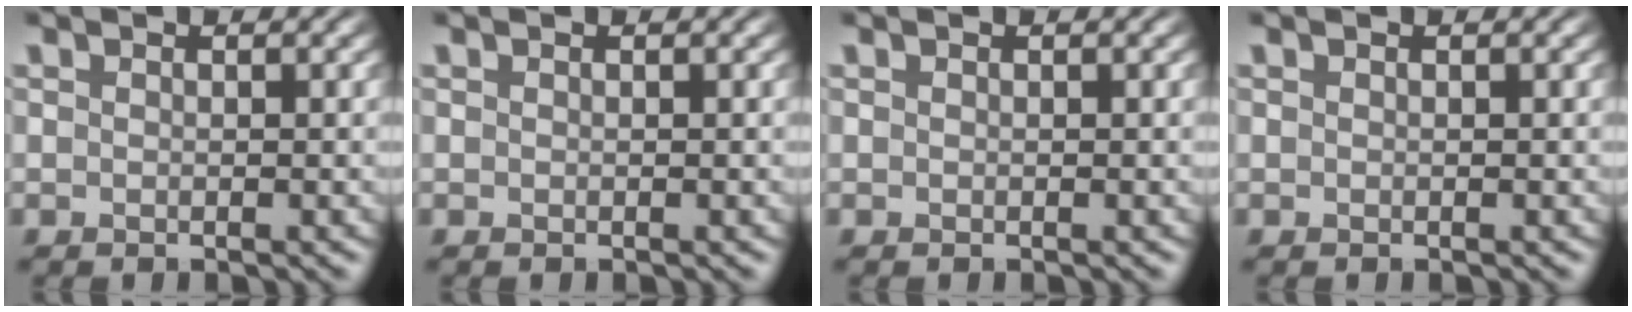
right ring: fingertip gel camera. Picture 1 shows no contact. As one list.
[{"total": 0.0}, {"total": 0.0}, {"total": 0.0}]